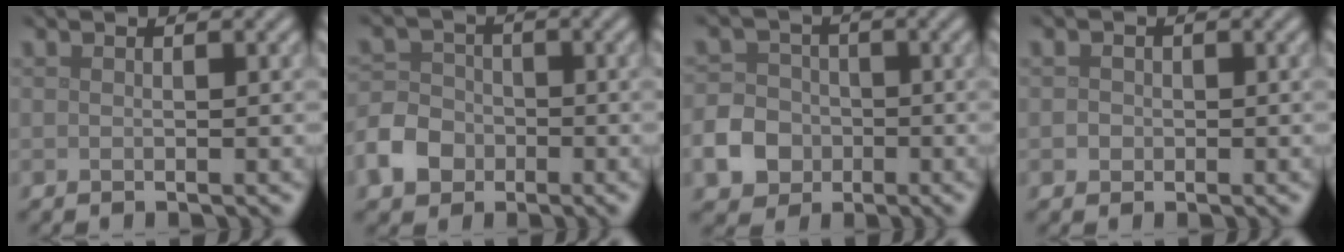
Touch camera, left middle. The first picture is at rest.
{"total": 5.0, "force": [-2.4, 3.9, 2.0], "torque": [-0.037, -0.005, -0.055]}
{"total": 4.8, "force": [-1.8, 4.1, 1.8], "torque": [-0.031, 0.001, -0.049]}
{"total": 1.1, "force": [0.0, 1.1, 0.4], "torque": [0.003, -0.001, -0.002]}